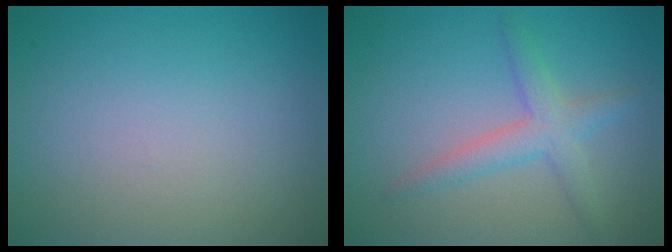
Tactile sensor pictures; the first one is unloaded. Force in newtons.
{"total": 2.9, "press": 2.9, "slide": 0.1}